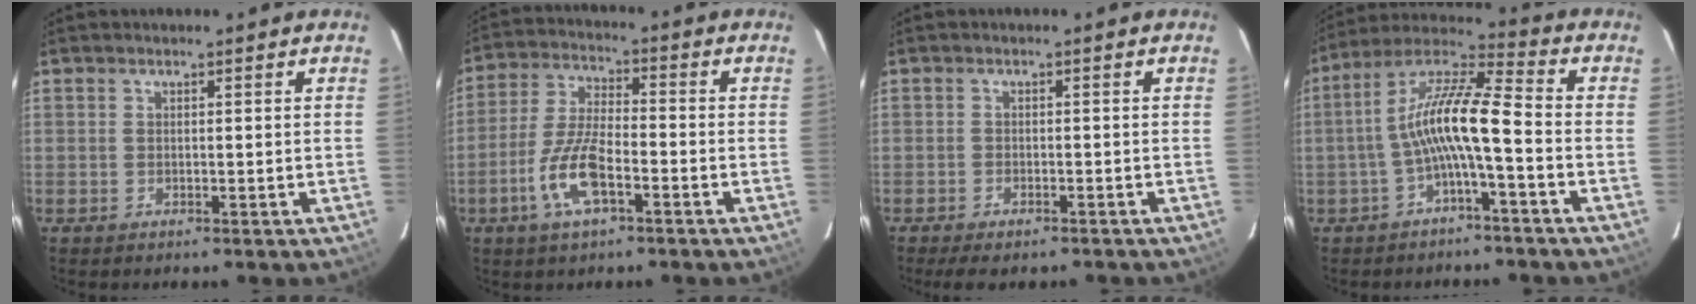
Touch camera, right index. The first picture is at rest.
{"total": 10.4, "force": [-4.7, 3.4, 8.7], "torque": [-0.187, -0.002, -0.090]}
{"total": 5.7, "force": [-4.6, 1.8, 2.7], "torque": [-0.067, -0.016, -0.068]}
{"total": 11.0, "force": [-2.9, 1.4, 10.5], "torque": [-0.220, 0.022, -0.057]}